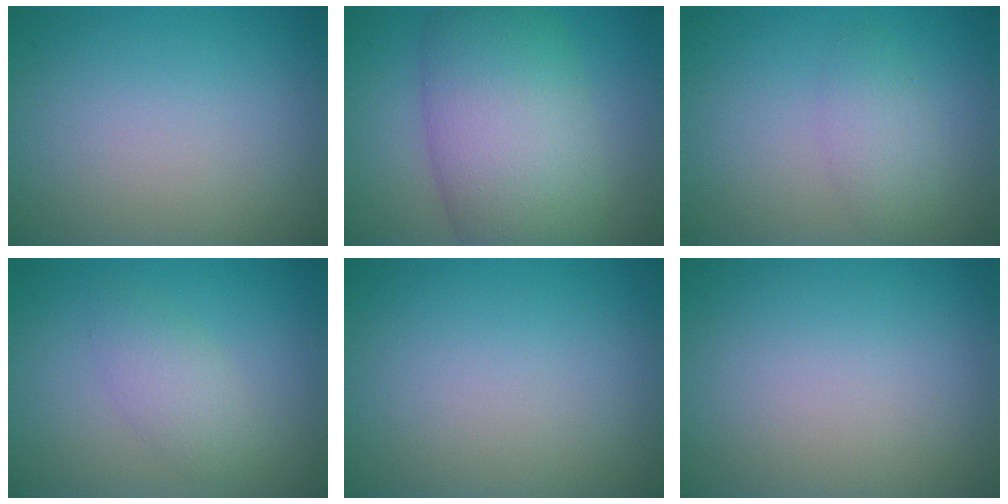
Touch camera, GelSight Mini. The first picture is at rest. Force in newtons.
{"total": 10.5, "press": 10.5, "slide": 0.1}
{"total": 2.3, "press": 2.3, "slide": 0.1}
{"total": 2.4, "press": 2.4, "slide": 0.1}
{"total": 0.0}
{"total": 0.0}